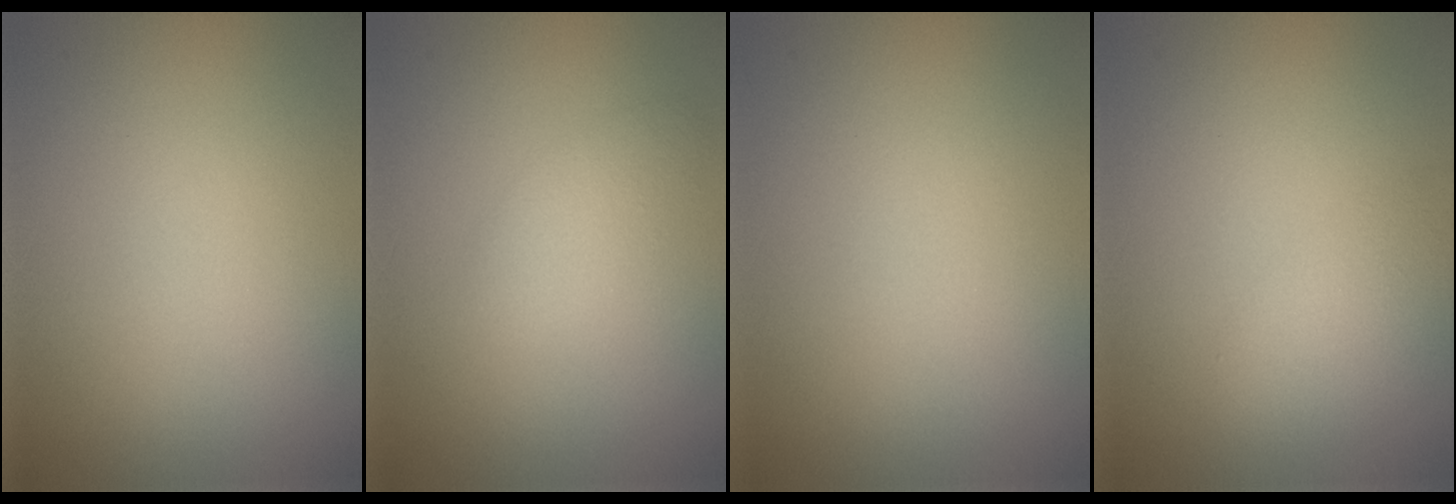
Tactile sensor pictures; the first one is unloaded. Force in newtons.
{"total": 1.8, "press": 1.8, "slide": 0.1}
{"total": 0.0}
{"total": 2.6, "press": 2.6, "slide": 0.1}